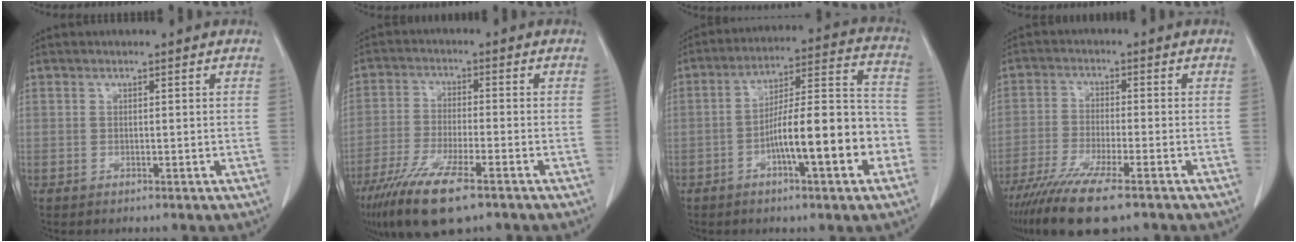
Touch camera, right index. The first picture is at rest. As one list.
[{"total": 11.4, "force": [-7.4, 2.0, 8.5], "torque": [-0.161, -0.028, -0.126]}, {"total": 15.2, "force": [-5.1, 2.4, 14.1], "torque": [-0.216, 0.024, -0.078]}, {"total": 11.8, "force": [-8.3, 1.4, 8.2], "torque": [-0.148, -0.029, -0.140]}]